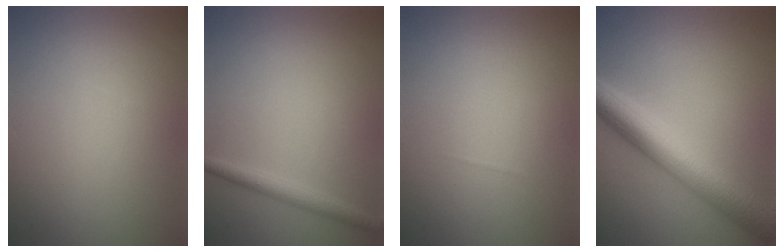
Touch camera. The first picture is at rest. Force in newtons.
{"total": 1.9, "press": 1.9, "slide": 0.2}
{"total": 0.0}
{"total": 8.0, "press": 8.0, "slide": 0.2}